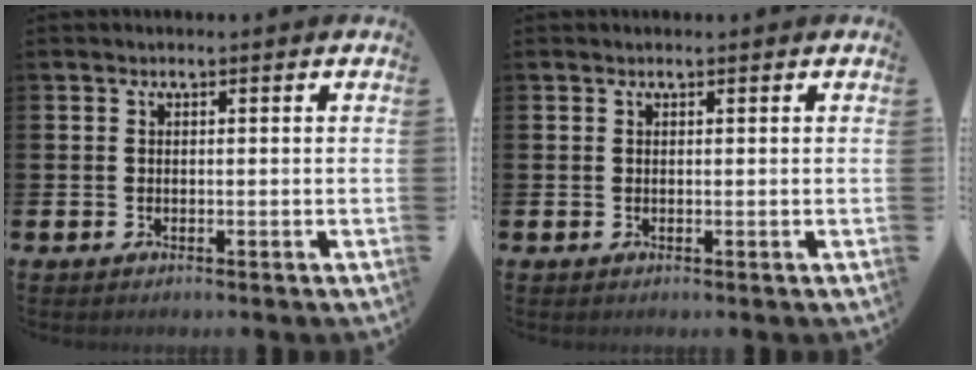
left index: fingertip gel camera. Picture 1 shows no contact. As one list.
[{"total": 0.0}]